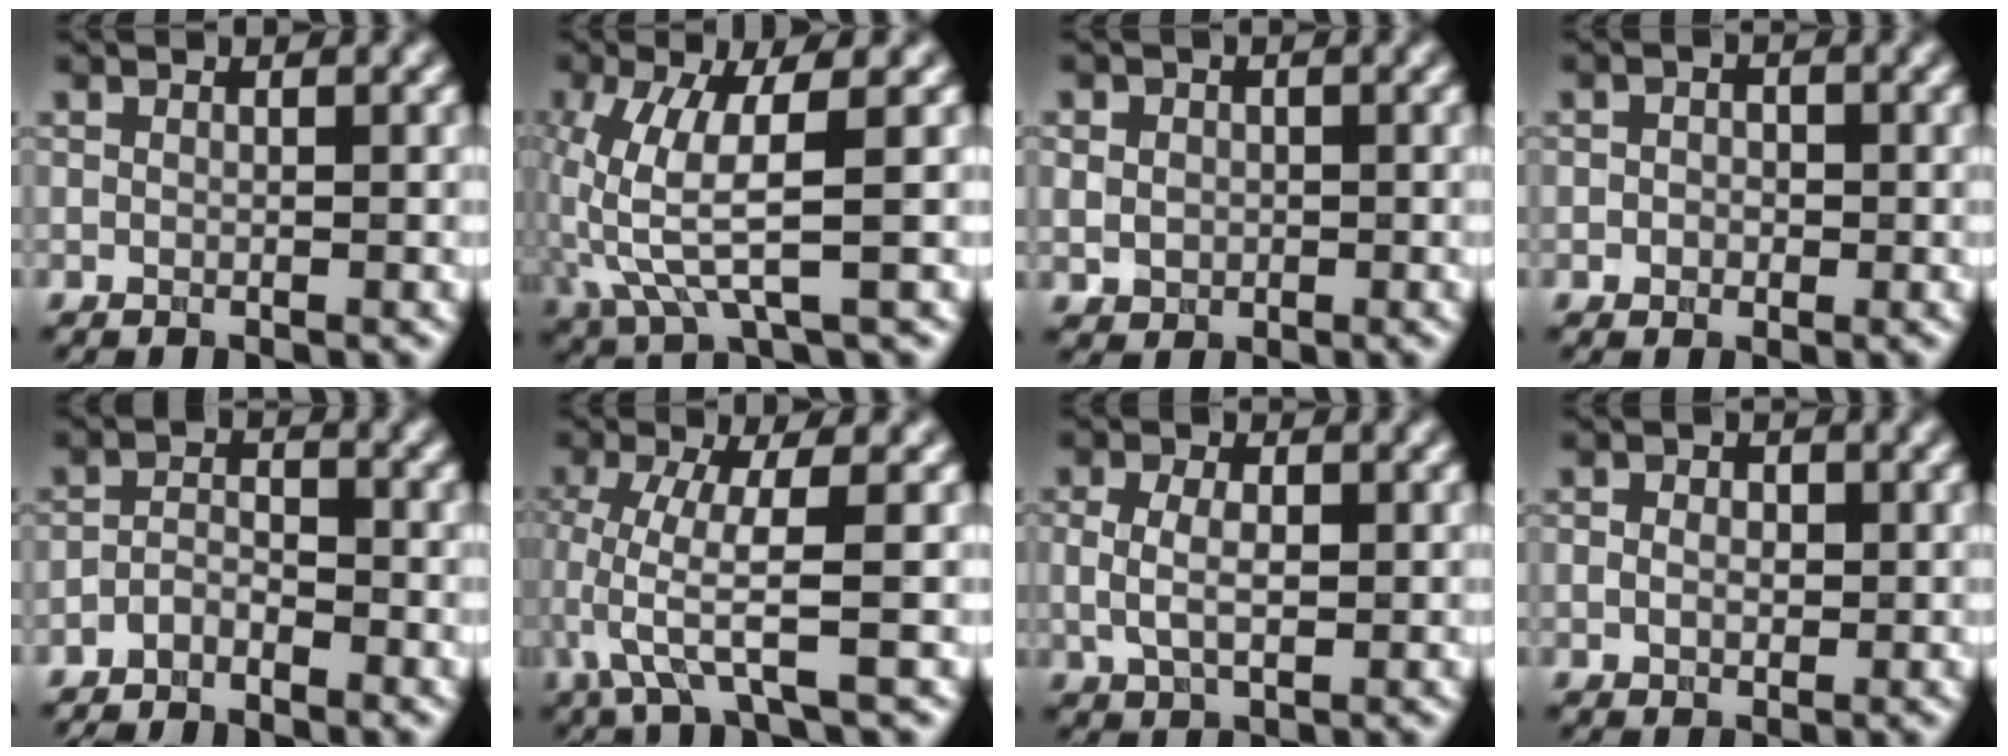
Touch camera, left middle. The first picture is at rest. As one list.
[{"total": 5.9, "force": [-0.4, 1.5, 5.6], "torque": [-0.140, -0.004, -0.003]}, {"total": 2.3, "force": [0.1, 2.0, 1.0], "torque": [-0.014, 0.002, 0.001]}, {"total": 1.4, "force": [-0.2, 1.1, 0.7], "torque": [-0.010, -0.002, -0.007]}, {"total": 2.3, "force": [-1.9, 0.8, 0.9], "torque": [-0.019, 0.004, -0.043]}, {"total": 5.2, "force": [-0.8, 1.0, 5.0], "torque": [-0.106, -0.005, -0.019]}, {"total": 3.7, "force": [0.2, 2.3, 2.9], "torque": [-0.067, 0.001, 0.007]}, {"total": 2.9, "force": [0.3, 2.3, 1.8], "torque": [-0.017, 0.009, -0.013]}]